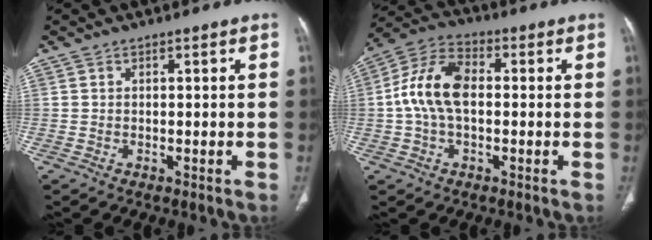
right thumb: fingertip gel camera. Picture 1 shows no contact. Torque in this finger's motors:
{"motor_torque": [0.72, 0.76, 0.61, -0.22, 0.32]}